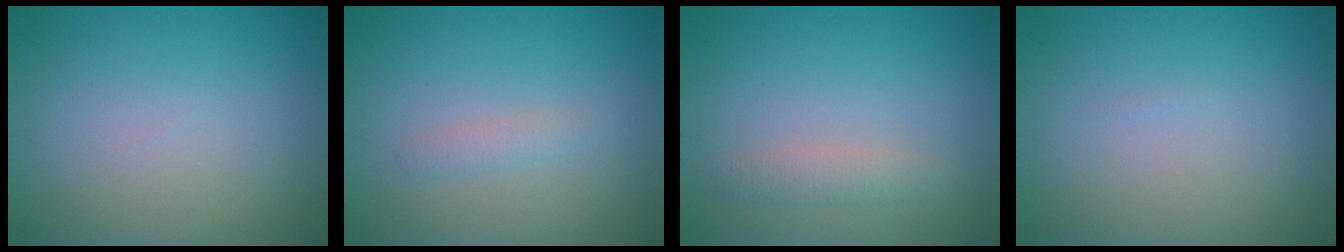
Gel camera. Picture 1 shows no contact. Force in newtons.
{"total": 1.1, "press": 1.1, "slide": 0.0}
{"total": 1.8, "press": 1.8, "slide": 0.2}
{"total": 0.0}